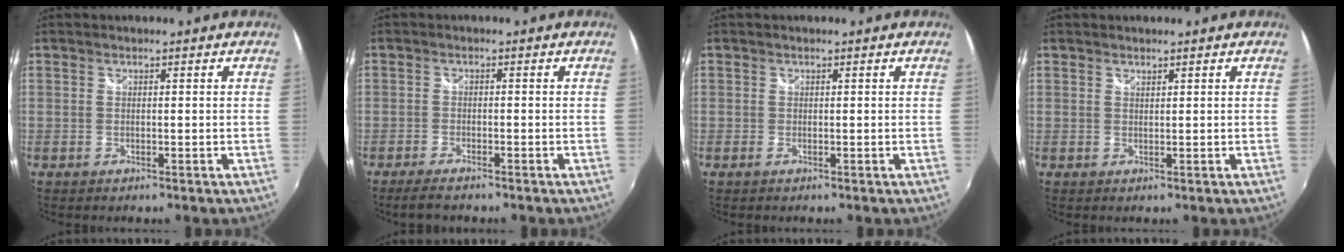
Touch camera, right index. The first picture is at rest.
{"total": 4.3, "force": [-3.6, 0.9, 2.2], "torque": [-0.055, -0.014, -0.066]}
{"total": 0.0}
{"total": 0.6, "force": [0.5, 0.1, 0.1], "torque": [0.000, 0.000, 0.010]}